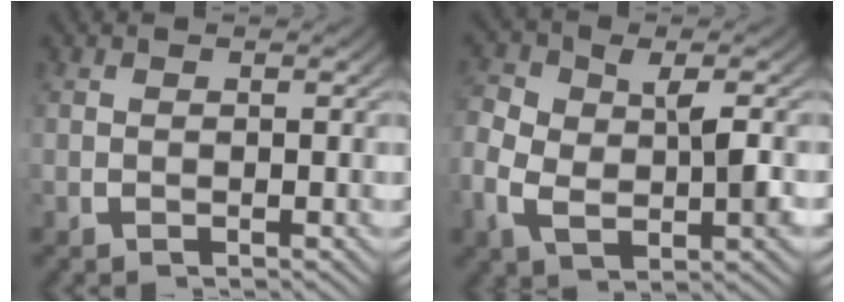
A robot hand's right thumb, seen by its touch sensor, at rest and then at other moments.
{"total": 6.3, "force": [-0.4, 4.1, 4.8], "torque": [-0.109, -0.030, 0.015]}